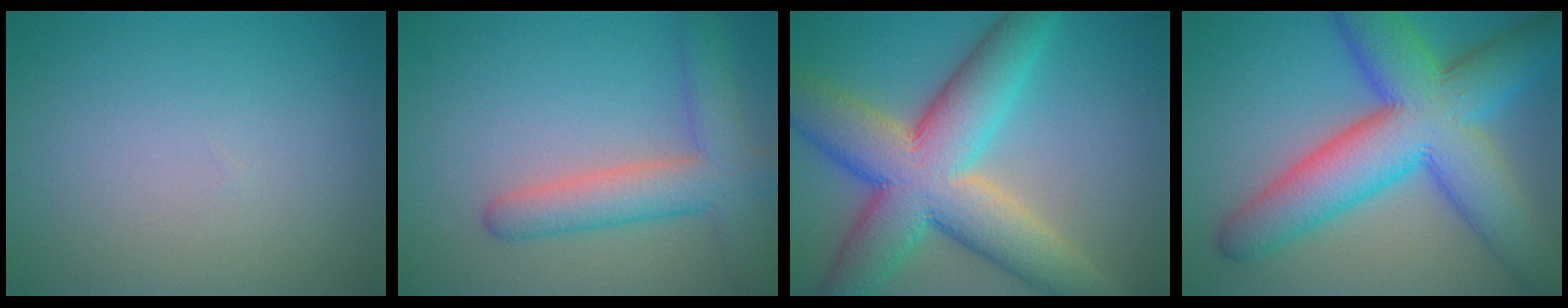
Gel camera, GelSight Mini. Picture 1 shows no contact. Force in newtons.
{"total": 5.4, "press": 5.4, "slide": 0.3}
{"total": 12.0, "press": 12.0, "slide": 0.7}
{"total": 12.6, "press": 12.6, "slide": 0.2}